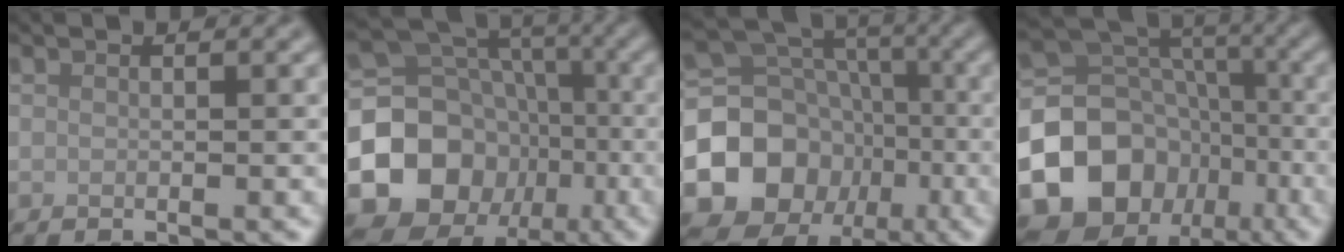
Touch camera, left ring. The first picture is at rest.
{"total": 13.0, "force": [-4.4, 11.0, 5.3], "torque": [-0.111, 0.006, -0.097]}
{"total": 10.4, "force": [-3.5, 8.8, 4.3], "torque": [-0.085, 0.000, -0.070]}
{"total": 13.7, "force": [-5.5, 11.3, 5.6], "torque": [-0.118, 0.001, -0.108]}